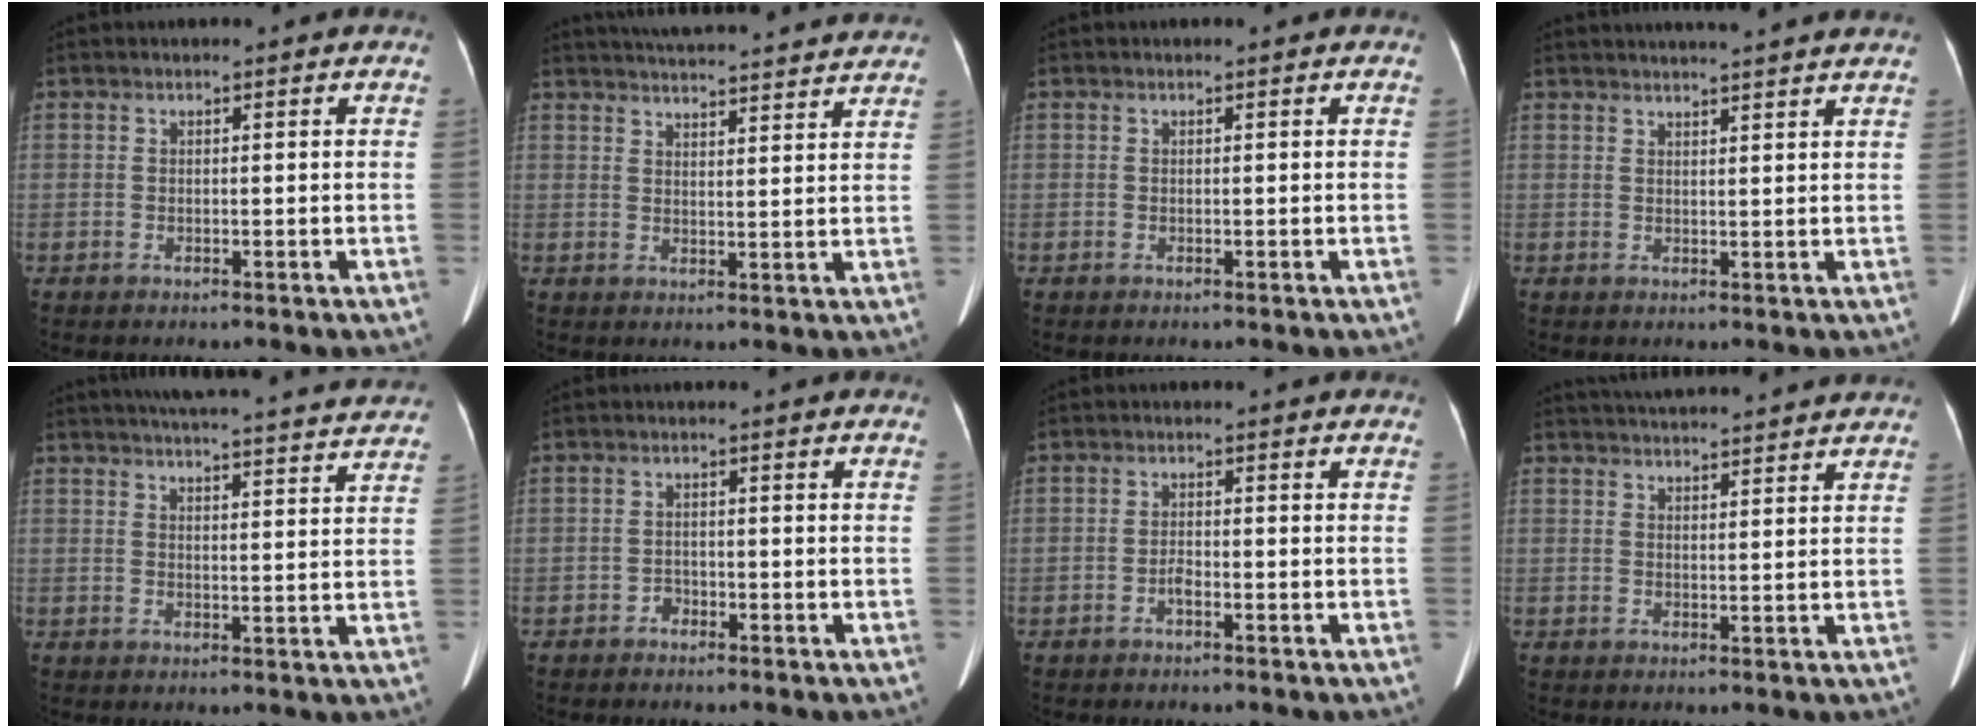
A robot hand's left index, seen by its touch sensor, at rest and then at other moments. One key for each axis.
{"total": 20.4, "fx": 19.2, "fy": 1.9, "fz": 6.8, "tx": -0.099, "ty": 0.012, "tz": 0.245}
{"total": 0.0}
{"total": 9.9, "fx": 9.1, "fy": -0.3, "fz": 3.9, "tx": -0.055, "ty": 0.023, "tz": 0.103}
{"total": 24.2, "fx": 22.6, "fy": 1.9, "fz": 8.6, "tx": -0.125, "ty": -0.006, "tz": 0.276}
{"total": 1.2, "fx": -1.0, "fy": 0.7, "fz": 0.2, "tx": 0.000, "ty": 0.005, "tz": -0.020}
{"total": 1.5, "fx": -0.9, "fy": 0.4, "fz": 1.1, "tx": -0.019, "ty": 0.003, "tz": -0.017}
{"total": 11.9, "fx": 11.1, "fy": 0.6, "fz": 4.1, "tx": -0.066, "ty": 0.029, "tz": 0.150}